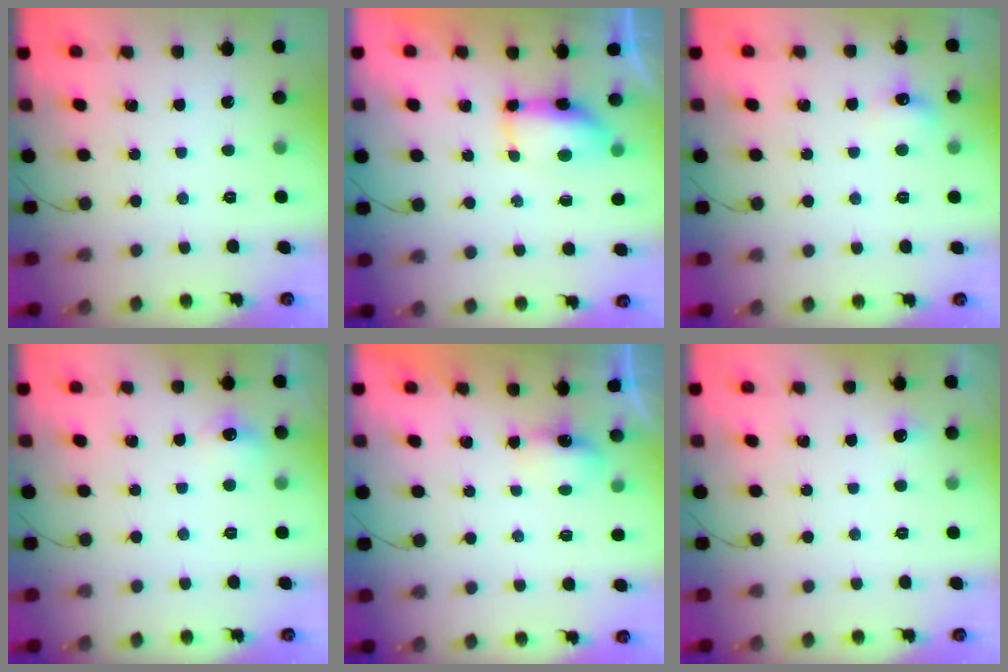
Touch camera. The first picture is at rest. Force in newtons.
{"total": 6.8, "press": 6.7, "slide": 0.9}
{"total": 6.5, "press": 6.2, "slide": 1.9}
{"total": 6.0, "press": 5.9, "slide": 1.2}
{"total": 4.7, "press": 4.5, "slide": 1.3}
{"total": 3.2, "press": 2.9, "slide": 1.4}